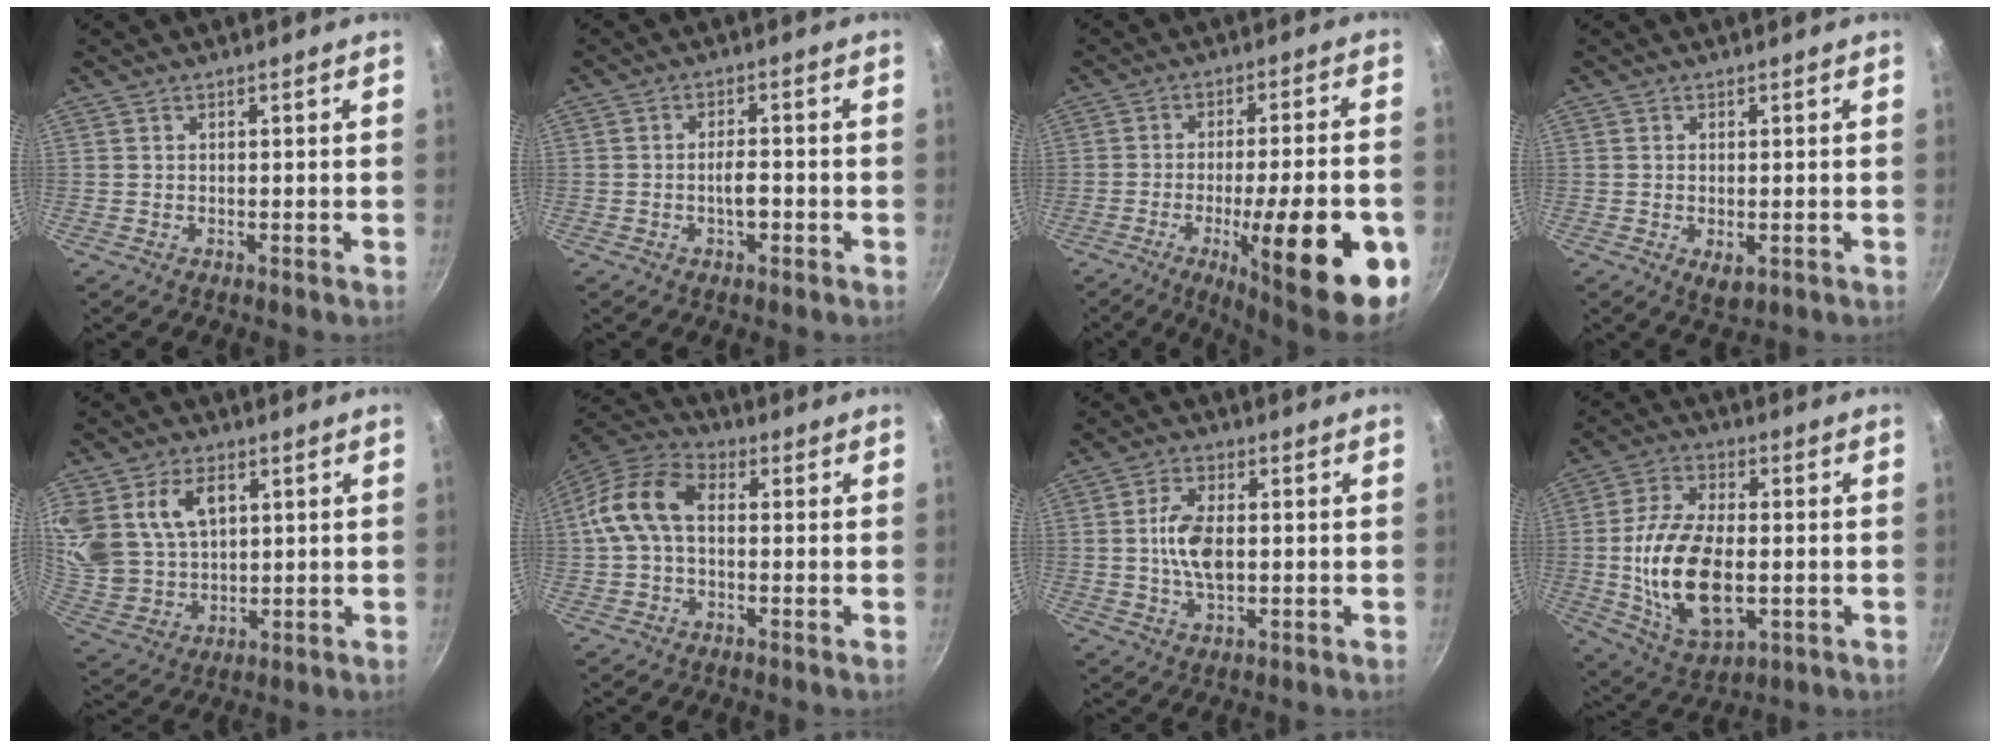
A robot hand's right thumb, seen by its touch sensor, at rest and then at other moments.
{"total": 3.6, "force": [-1.0, 1.7, 3.0], "torque": [-0.045, 0.012, -0.018]}
{"total": 23.3, "force": [-7.7, 5.9, 21.2], "torque": [-0.257, 0.002, -0.096]}
{"total": 3.0, "force": [-0.9, 1.5, 2.5], "torque": [-0.041, -0.006, -0.009]}
{"total": 19.9, "force": [6.3, 14.0, 12.7], "torque": [-0.287, 0.010, 0.137]}
{"total": 11.7, "force": [0.7, 7.4, 9.0], "torque": [-0.180, 0.034, 0.003]}
{"total": 8.0, "force": [0.2, 4.2, 6.8], "torque": [-0.133, 0.003, 0.004]}
{"total": 18.6, "force": [-1.9, 10.0, 15.6], "torque": [-0.286, 0.001, -0.022]}